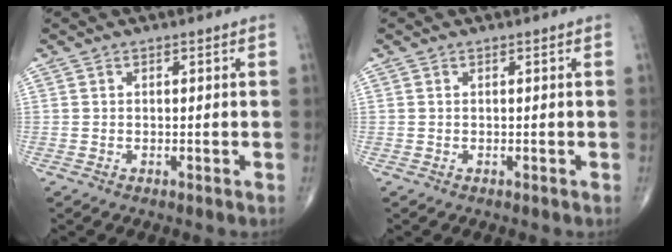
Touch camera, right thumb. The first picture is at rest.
{"total": 0.0}